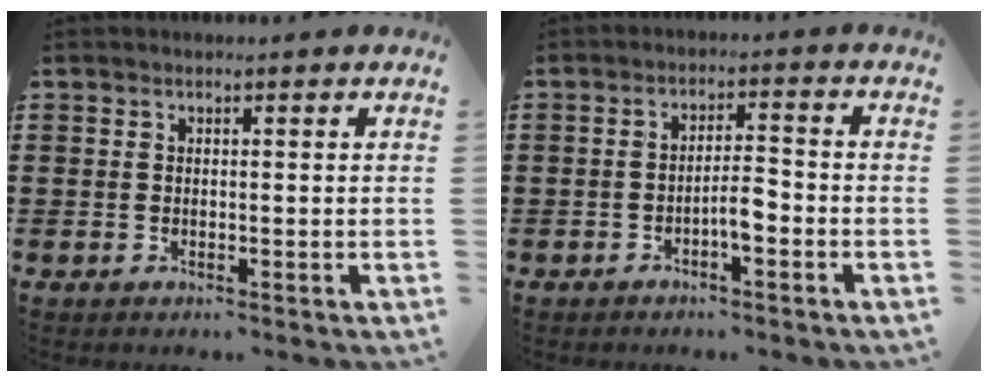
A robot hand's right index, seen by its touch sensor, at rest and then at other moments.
{"total": 3.9, "force": [-1.7, 1.0, 3.3], "torque": [-0.065, 0.003, -0.035]}